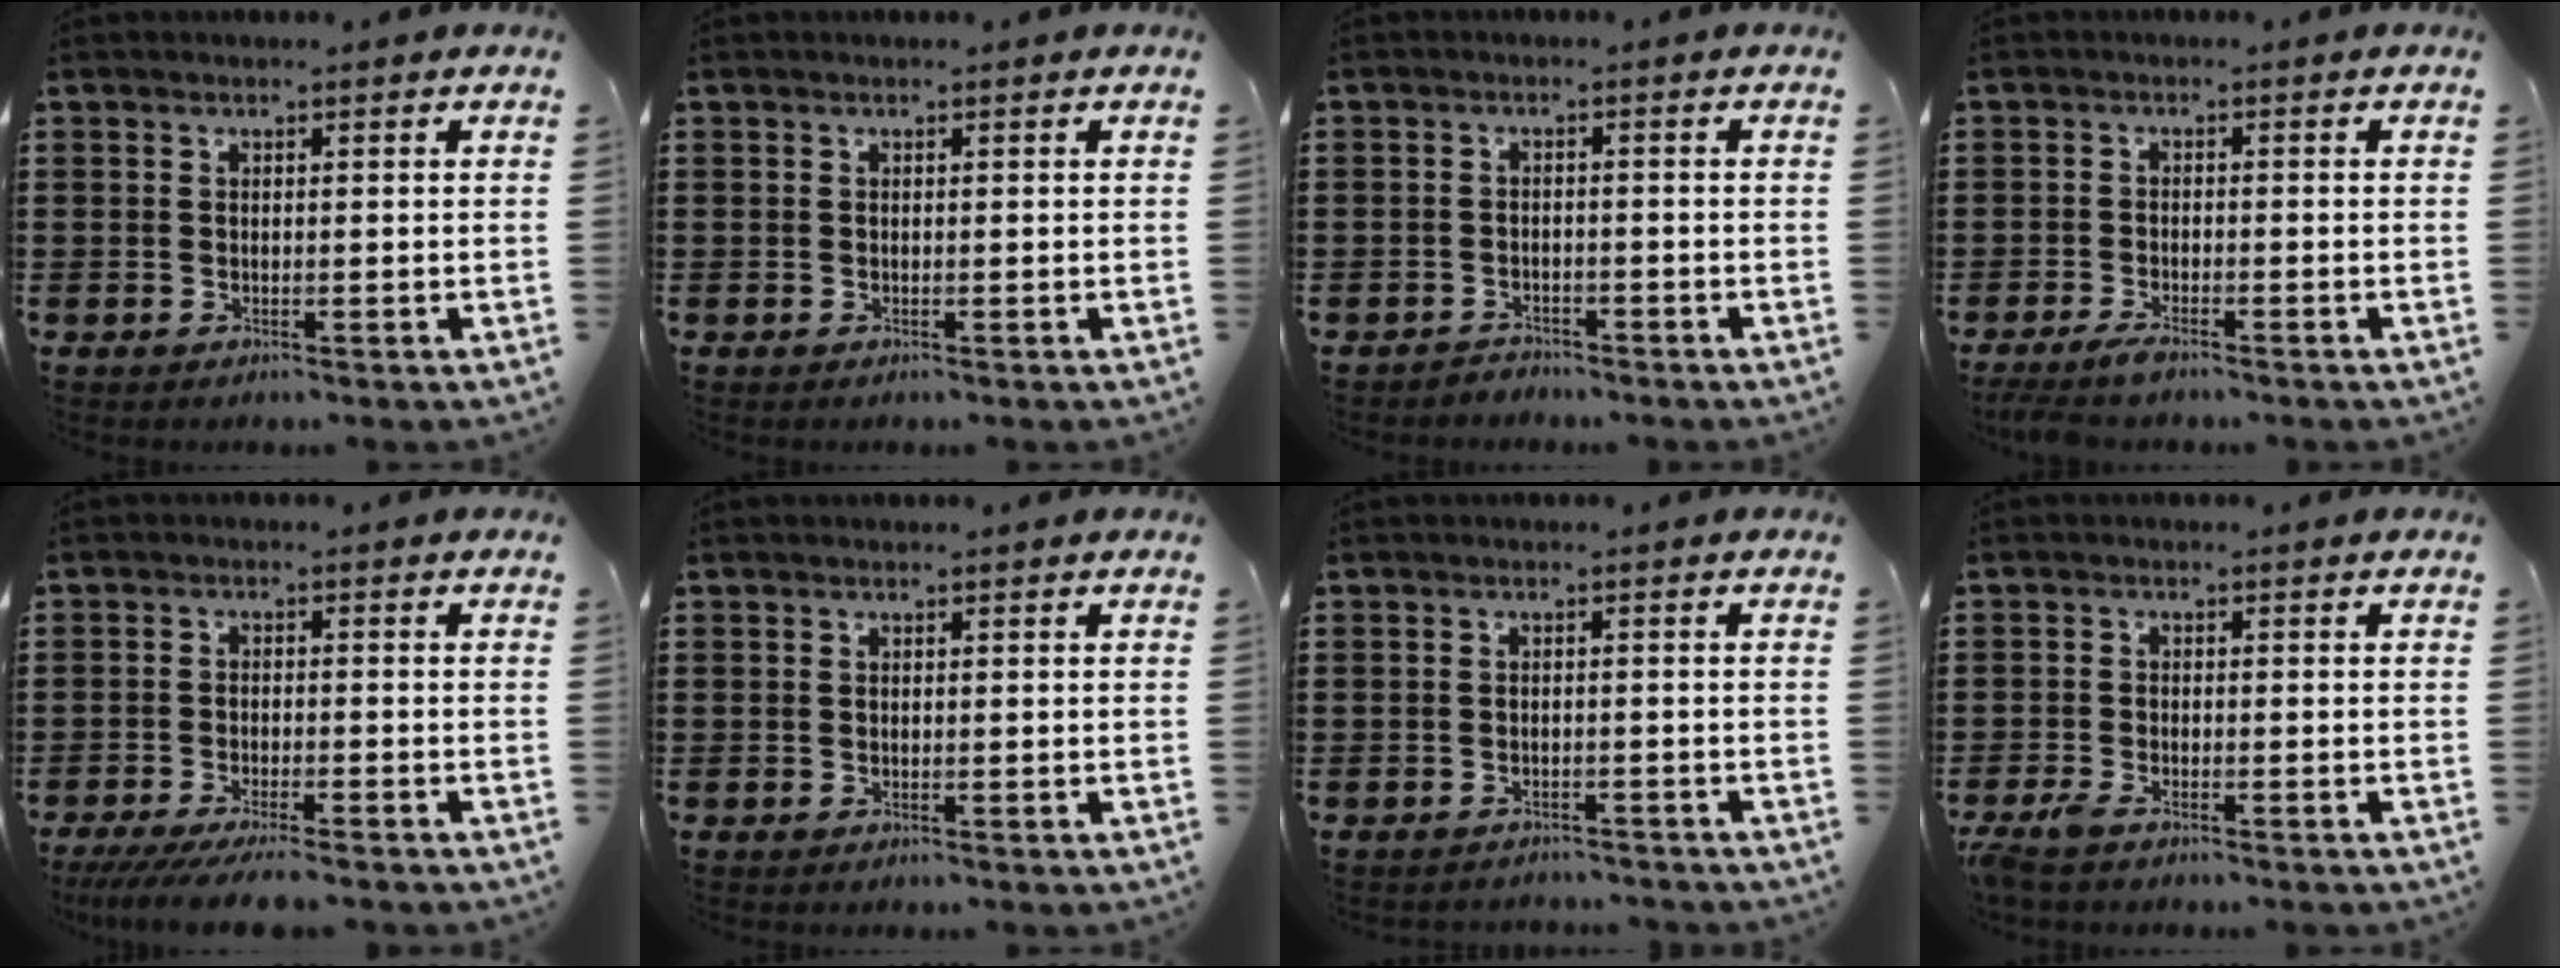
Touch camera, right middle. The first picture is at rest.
{"total": 0.0}
{"total": 2.0, "force": [-1.9, 0.5, -0.3], "torque": [-0.002, 0.002, -0.045]}
{"total": 2.2, "force": [-1.8, 0.2, 1.3], "torque": [-0.032, -0.001, -0.036]}
{"total": 4.2, "force": [-3.7, 0.0, 1.8], "torque": [-0.043, -0.015, -0.074]}
{"total": 0.0}
{"total": 1.4, "force": [-1.4, 0.1, -0.1], "torque": [-0.004, 0.000, -0.030]}
{"total": 2.3, "force": [-1.8, 0.3, 1.3], "torque": [-0.047, -0.008, -0.040]}